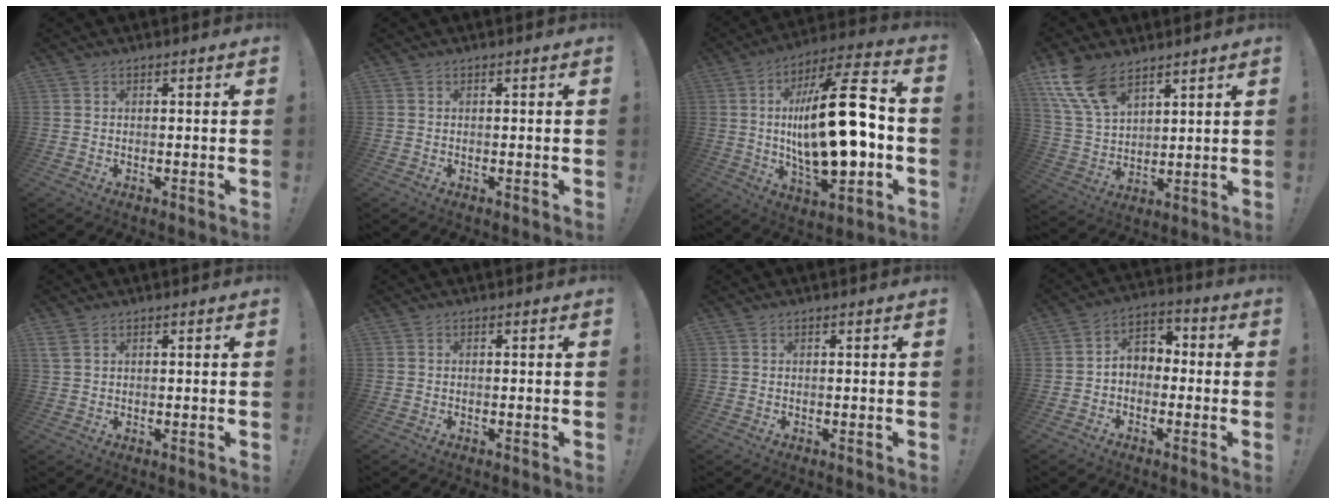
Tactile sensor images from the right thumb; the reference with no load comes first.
{"total": 0.0}
{"total": 26.5, "force": [-1.2, 9.1, 24.9], "torque": [-0.419, 0.001, -0.027]}
{"total": 13.3, "force": [9.1, 6.6, 7.2], "torque": [-0.161, -0.042, 0.177]}
{"total": 2.3, "force": [1.2, 1.3, 1.4], "torque": [-0.031, 0.004, 0.025]}
{"total": 0.0}
{"total": 0.0}
{"total": 5.9, "force": [-1.1, 4.7, 3.3], "torque": [-0.059, 0.017, -0.016]}